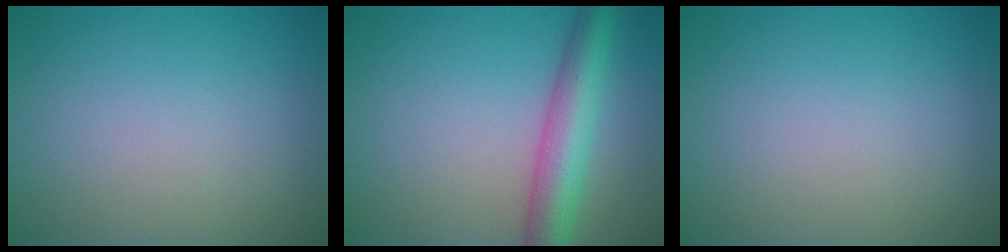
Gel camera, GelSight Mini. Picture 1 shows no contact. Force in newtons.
{"total": 5.6, "press": 5.6, "slide": 0.2}
{"total": 0.0}